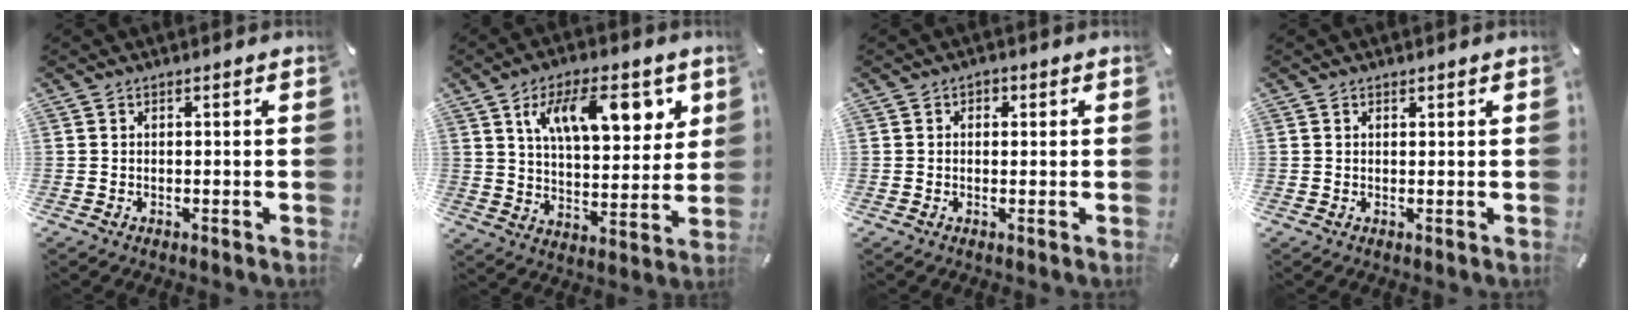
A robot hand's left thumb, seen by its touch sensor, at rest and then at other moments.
{"total": 14.9, "force": [7.3, 7.3, 10.8], "torque": [-0.168, -0.017, 0.126]}
{"total": 1.4, "force": [0.1, 1.2, 0.7], "torque": [-0.006, 0.005, -0.001]}
{"total": 0.6, "force": [0.4, 0.4, 0.2], "torque": [-0.003, 0.001, 0.008]}